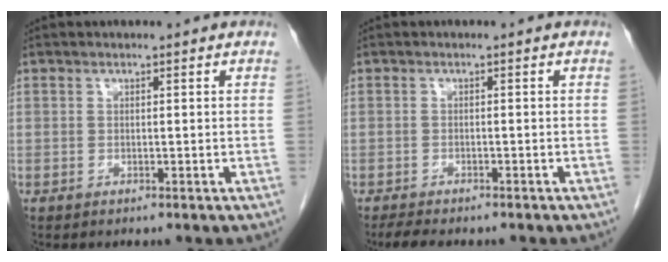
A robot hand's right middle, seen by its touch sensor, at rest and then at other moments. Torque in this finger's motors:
{"motor_torque": [0.48, -0.33, 0.01, 0.00]}